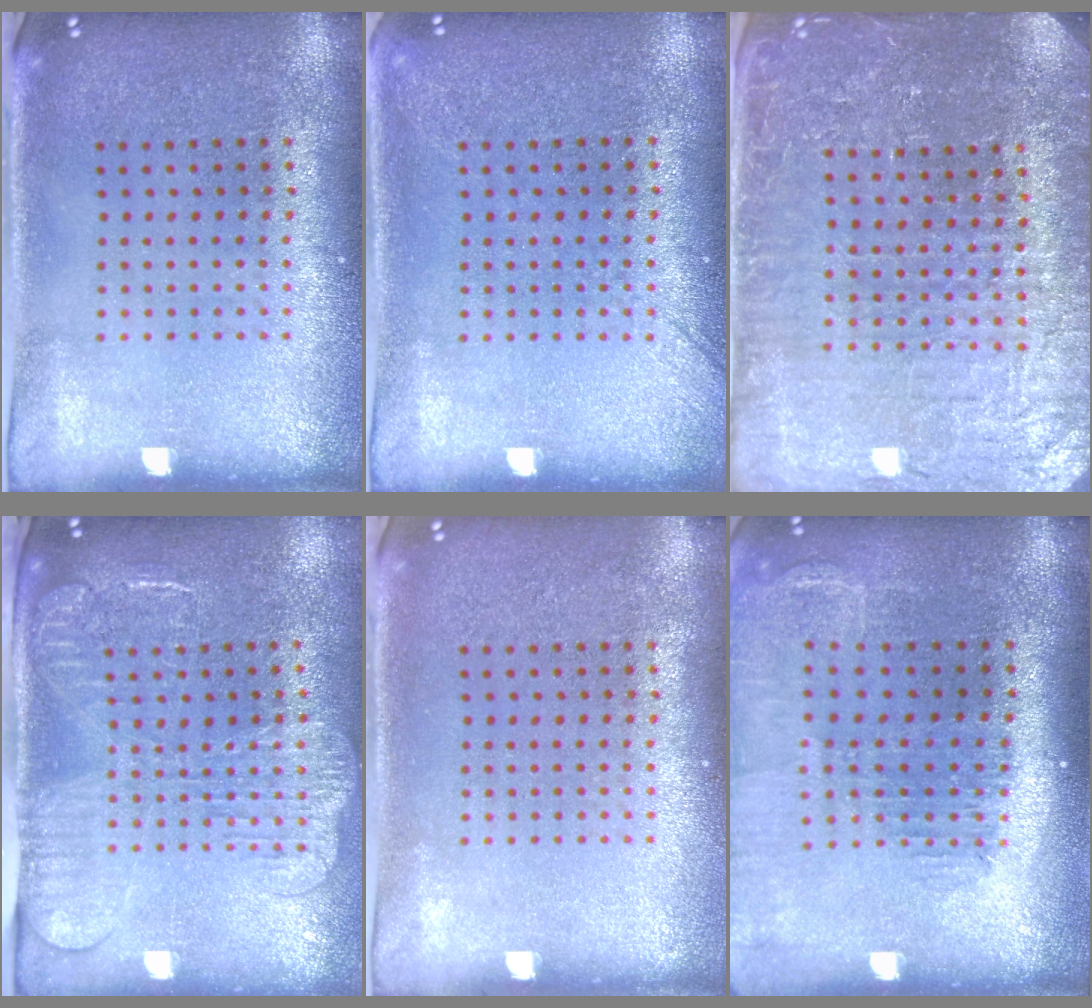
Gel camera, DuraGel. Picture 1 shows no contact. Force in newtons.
{"total": 1.2, "press": 1.2, "slide": 0.2}
{"total": 4.4, "press": 4.2, "slide": 1.3}
{"total": 2.4, "press": 2.0, "slide": 1.4}
{"total": 0.0}
{"total": 1.4, "press": 1.3, "slide": 0.3}